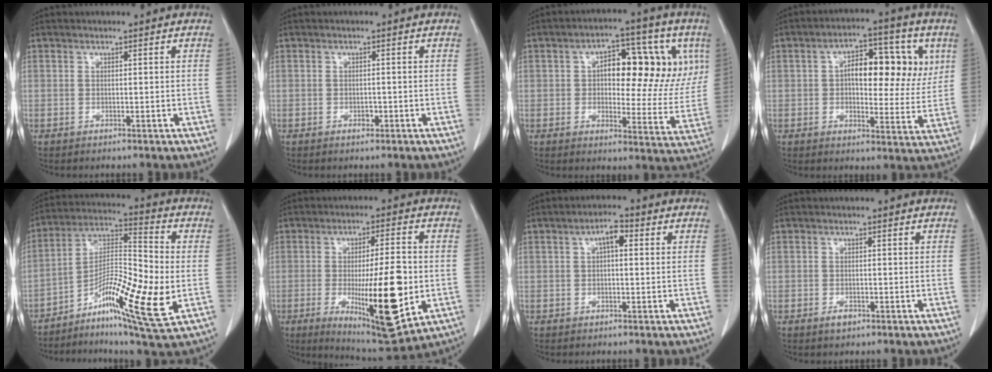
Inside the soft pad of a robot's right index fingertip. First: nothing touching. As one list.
[{"total": 1.0, "force": [-0.5, 0.6, 0.6], "torque": [-0.010, 0.002, -0.005]}, {"total": 16.0, "force": [4.1, 7.4, 13.5], "torque": [-0.173, 0.027, 0.057]}, {"total": 12.3, "force": [3.1, 5.9, 10.4], "torque": [-0.138, 0.028, 0.045]}, {"total": 16.4, "force": [-4.8, 2.2, 15.5], "torque": [-0.287, -0.006, -0.083]}, {"total": 16.7, "force": [-3.3, 2.9, 16.1], "torque": [-0.264, -0.021, -0.039]}, {"total": 3.2, "force": [0.7, 1.1, 2.9], "torque": [-0.049, 0.013, 0.009]}, {"total": 1.4, "force": [-0.9, 0.7, 0.8], "torque": [-0.013, 0.001, -0.011]}]